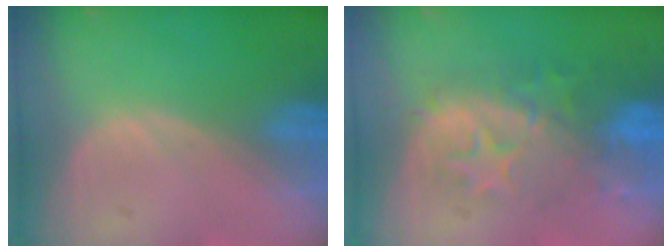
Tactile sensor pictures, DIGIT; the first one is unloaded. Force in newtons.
{"total": 9.0, "press": 8.7, "slide": 2.2}